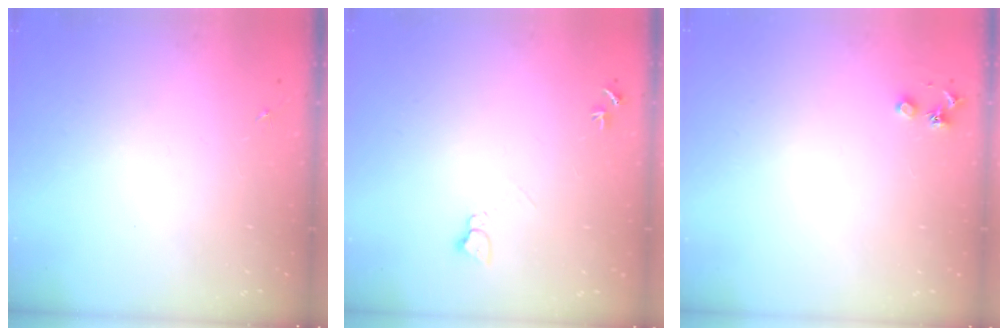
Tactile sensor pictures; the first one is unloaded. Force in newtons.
{"total": 5.1, "press": 5.1, "slide": 0.6}
{"total": 3.6, "press": 3.5, "slide": 0.5}